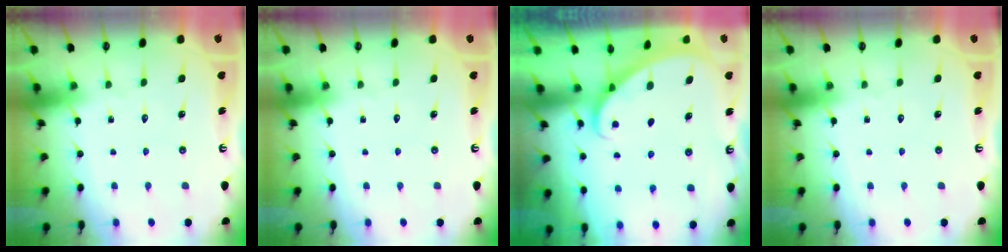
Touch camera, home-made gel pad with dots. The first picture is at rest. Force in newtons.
{"total": 0.0}
{"total": 2.0, "press": 2.0, "slide": 0.1}
{"total": 0.0}